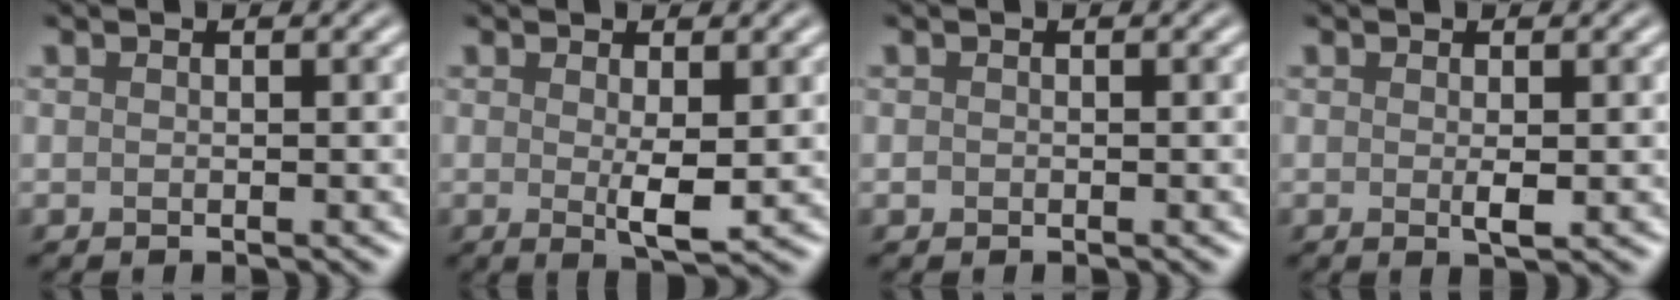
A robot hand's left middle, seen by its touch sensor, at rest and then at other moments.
{"total": 2.5, "force": [0.2, 0.4, 2.5], "torque": [-0.043, -0.012, 0.009]}
{"total": 0.0}
{"total": 1.1, "force": [0.0, 0.1, 1.1], "torque": [-0.020, -0.004, 0.004]}